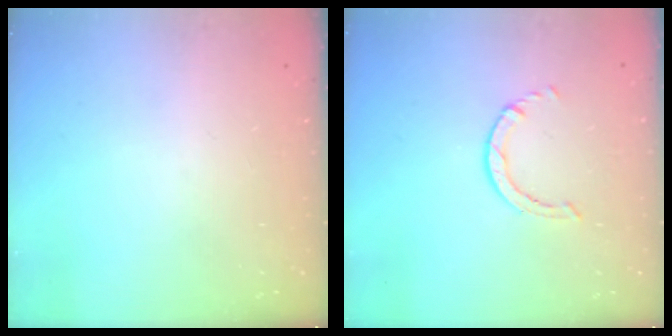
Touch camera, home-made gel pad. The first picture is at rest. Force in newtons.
{"total": 0.8, "press": 0.7, "slide": 0.2}